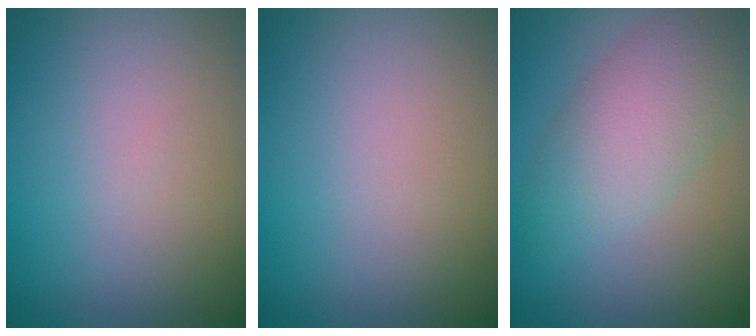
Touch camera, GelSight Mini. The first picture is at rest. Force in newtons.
{"total": 0.0}
{"total": 5.0, "press": 5.0, "slide": 0.1}